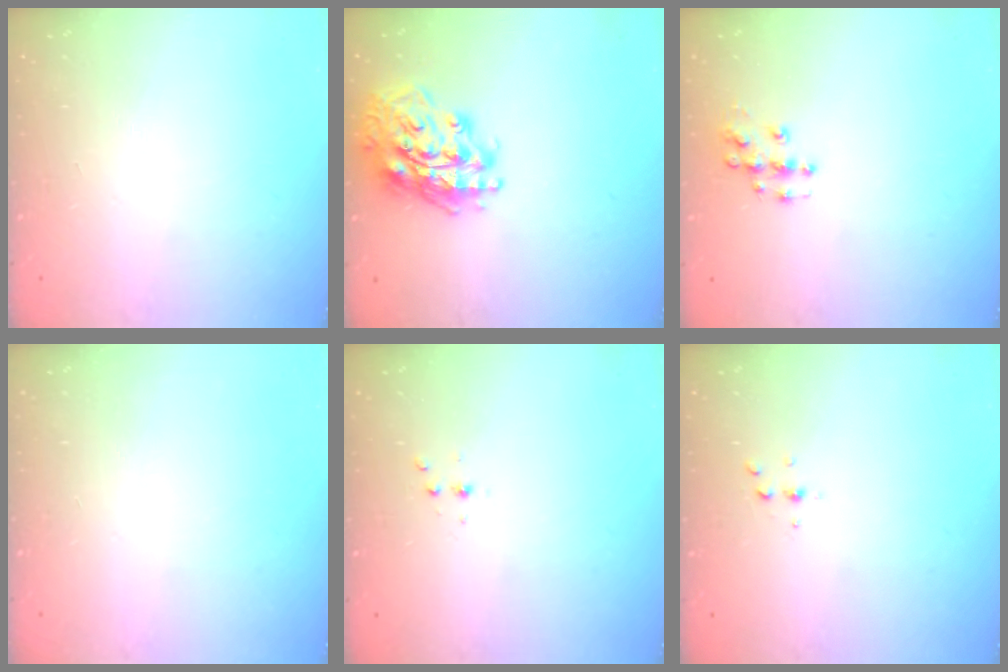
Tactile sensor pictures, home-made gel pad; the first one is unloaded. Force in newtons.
{"total": 18.0, "press": 17.9, "slide": 2.1}
{"total": 5.9, "press": 5.9, "slide": 0.4}
{"total": 0.0}
{"total": 2.3, "press": 2.3, "slide": 0.3}
{"total": 2.6, "press": 2.6, "slide": 0.3}